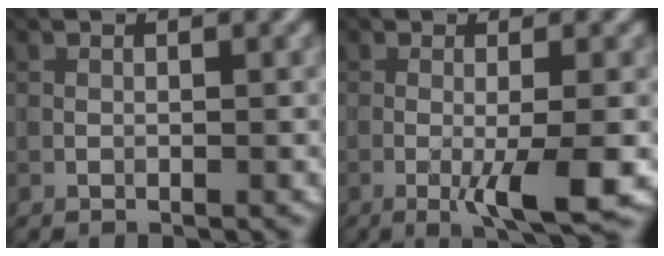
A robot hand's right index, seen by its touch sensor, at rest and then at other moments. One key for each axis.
{"total": 4.9, "fx": -1.4, "fy": 0.4, "fz": 4.6, "tx": -0.080, "ty": -0.009, "tz": -0.023}